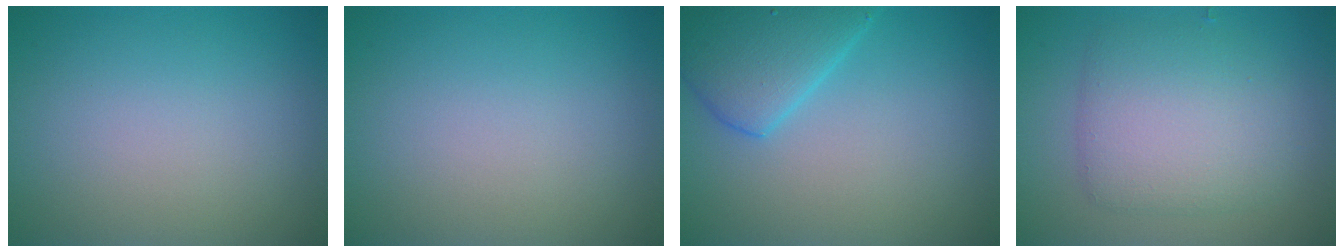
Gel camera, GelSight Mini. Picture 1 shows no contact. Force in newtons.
{"total": 0.0}
{"total": 5.0, "press": 5.0, "slide": 0.3}
{"total": 5.1, "press": 5.1, "slide": 0.1}